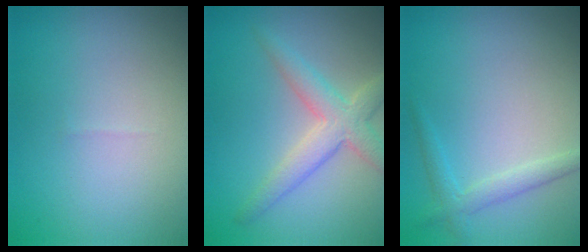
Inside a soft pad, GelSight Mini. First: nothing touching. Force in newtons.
{"total": 3.8, "press": 3.8, "slide": 0.2}
{"total": 1.8, "press": 1.8, "slide": 0.0}